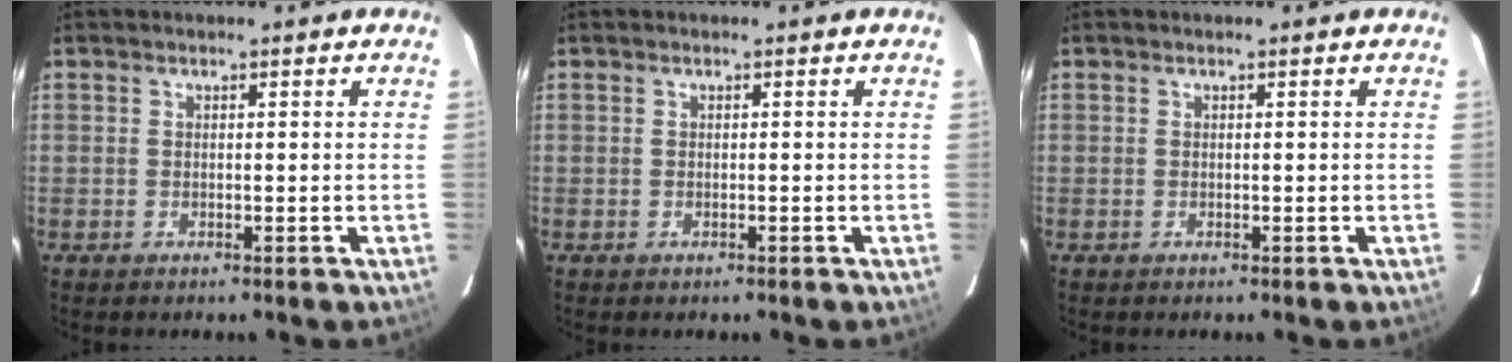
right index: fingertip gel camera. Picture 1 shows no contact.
{"total": 0.0}
{"total": 0.0}